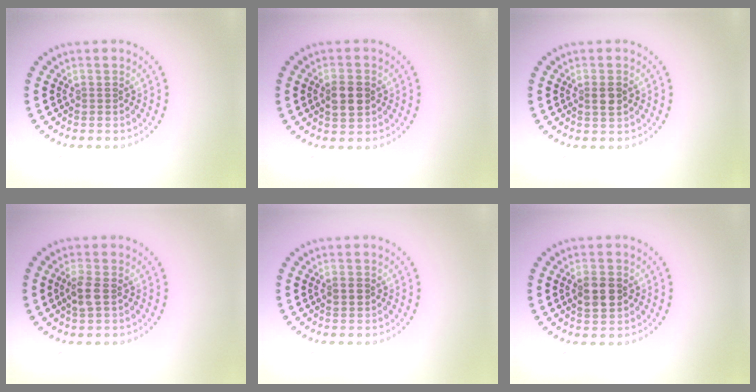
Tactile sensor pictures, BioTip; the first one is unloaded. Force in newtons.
{"total": 2.8, "press": 2.8, "slide": 0.2}
{"total": 1.5, "press": 1.4, "slide": 0.5}
{"total": 2.1, "press": 2.0, "slide": 0.5}
{"total": 1.3, "press": 1.3, "slide": 0.0}
{"total": 3.2, "press": 3.2, "slide": 0.2}